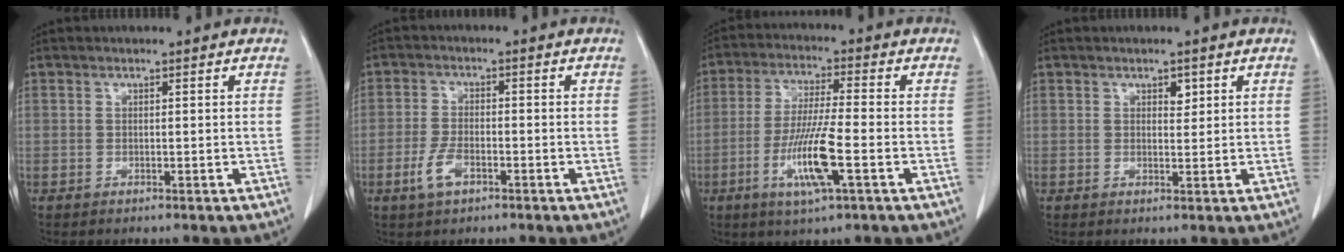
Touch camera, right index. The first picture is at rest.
{"total": 3.3, "force": [-1.7, 1.3, 2.5], "torque": [-0.054, 0.001, -0.035]}
{"total": 10.2, "force": [-3.6, 0.4, 9.5], "torque": [-0.188, -0.015, -0.069]}
{"total": 1.6, "force": [0.8, 0.9, 1.1], "torque": [-0.013, -0.003, 0.012]}